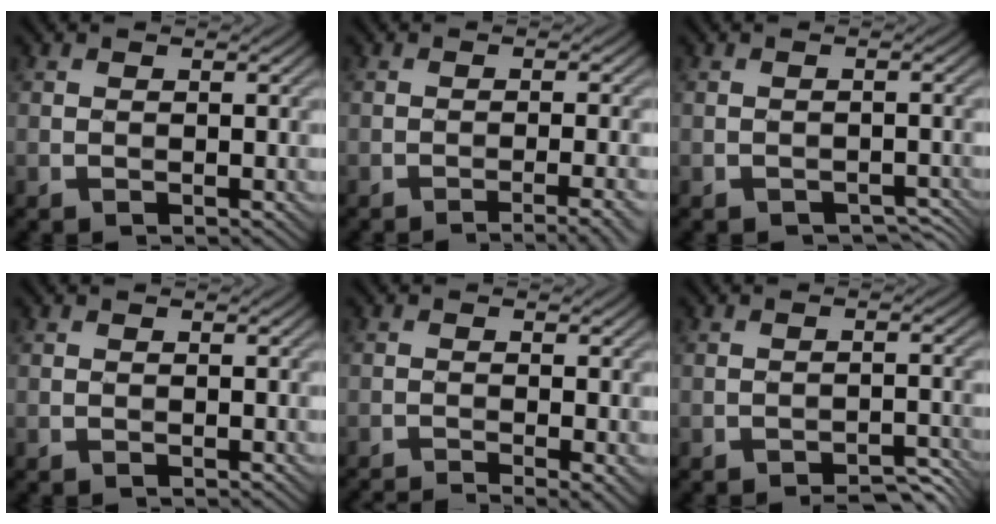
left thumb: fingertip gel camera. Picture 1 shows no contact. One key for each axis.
{"total": 2.7, "fx": -1.6, "fy": 0.0, "fz": 2.2, "tx": -0.028, "ty": 0.011, "tz": -0.036}
{"total": 1.3, "fx": -1.2, "fy": 0.4, "fz": 0.4, "tx": -0.010, "ty": -0.004, "tz": -0.016}
{"total": 0.0}
{"total": 3.4, "fx": -1.9, "fy": 0.2, "fz": 2.8, "tx": -0.046, "ty": -0.002, "tz": -0.034}
{"total": 2.9, "fx": -2.8, "fy": 0.2, "fz": 0.8, "tx": -0.014, "ty": 0.008, "tz": -0.040}